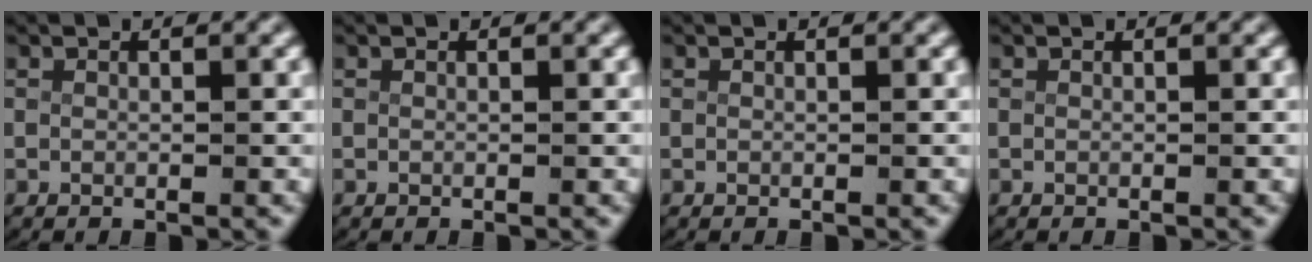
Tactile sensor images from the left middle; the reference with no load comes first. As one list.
[{"total": 0.0}, {"total": 0.0}, {"total": 0.0}]